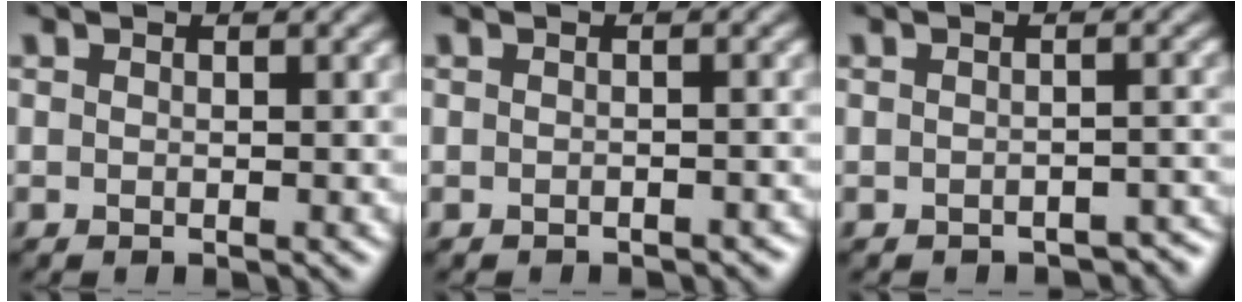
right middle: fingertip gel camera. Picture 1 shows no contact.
{"total": 0.9, "force": [-0.8, 0.3, 0.2], "torque": [-0.002, -0.003, -0.008]}
{"total": 2.1, "force": [-1.8, 0.8, 0.5], "torque": [-0.004, -0.005, -0.013]}